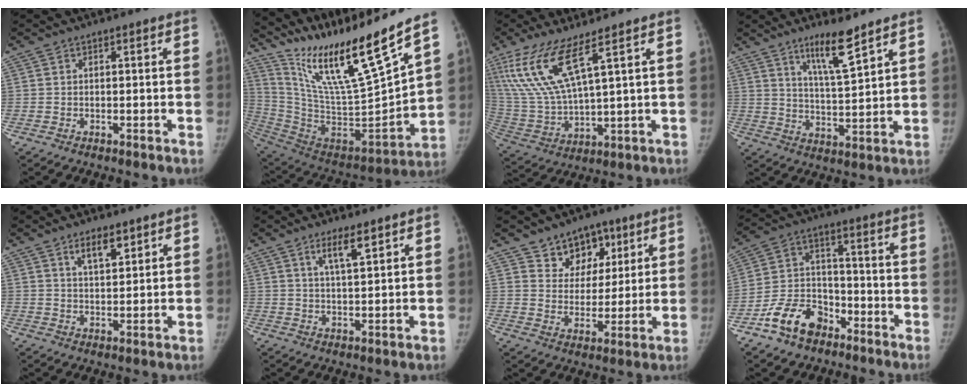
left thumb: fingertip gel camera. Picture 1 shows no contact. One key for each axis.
{"total": 25.2, "fx": 19.0, "fy": 2.1, "fz": 16.4, "tx": -0.250, "ty": -0.108, "tz": 0.350}
{"total": 13.7, "fx": 7.6, "fy": 2.8, "fz": 11.0, "tx": -0.255, "ty": -0.037, "tz": 0.168}
{"total": 8.9, "fx": 6.3, "fy": 1.0, "fz": 6.3, "tx": -0.104, "ty": -0.051, "tz": 0.115}
{"total": 5.1, "fx": 3.2, "fy": 2.0, "fz": 3.4, "tx": -0.041, "ty": -0.021, "tz": 0.054}
{"total": 4.7, "fx": 2.9, "fy": 1.0, "fz": 3.6, "tx": -0.060, "ty": -0.018, "tz": 0.054}
{"total": 8.6, "fx": 5.3, "fy": 6.2, "fz": 2.7, "tx": 0.000, "ty": -0.029, "tz": 0.090}
{"total": 11.6, "fx": -7.5, "fy": 7.4, "fz": 5.0, "tx": -0.071, "ty": 0.060, "tz": -0.138}